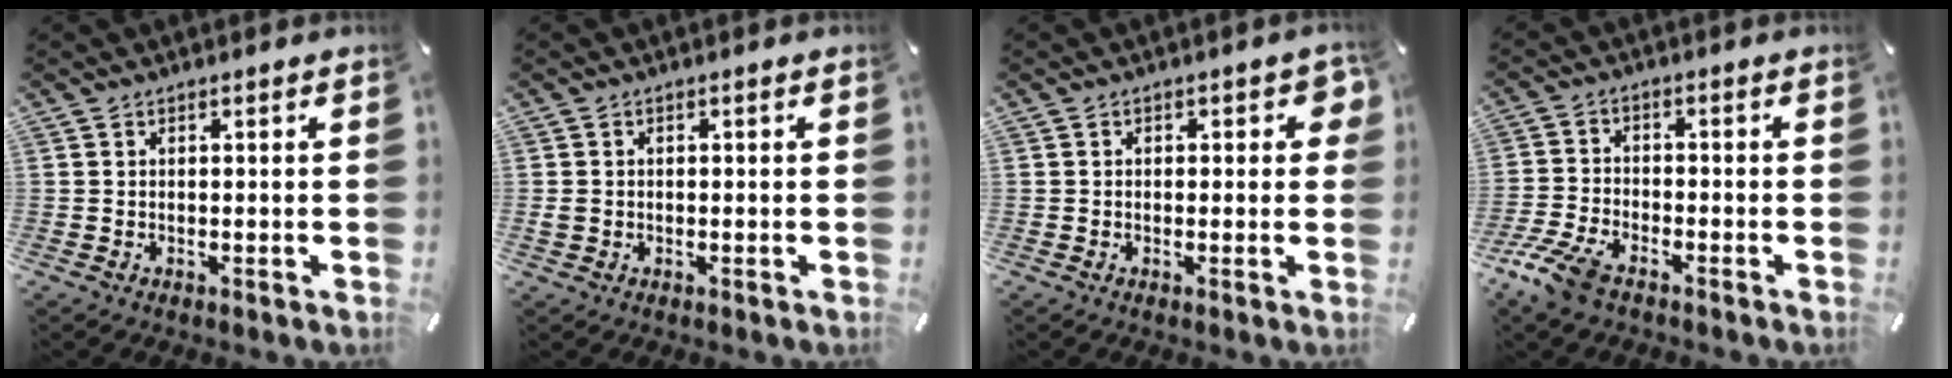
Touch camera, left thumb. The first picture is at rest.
{"total": 1.4, "force": [-0.3, 1.2, 0.6], "torque": [-0.013, 0.004, -0.007]}
{"total": 3.0, "force": [0.1, 1.8, 2.4], "torque": [-0.022, 0.000, -0.004]}
{"total": 7.0, "force": [-4.9, 2.9, 4.1], "torque": [-0.107, 0.005, -0.097]}